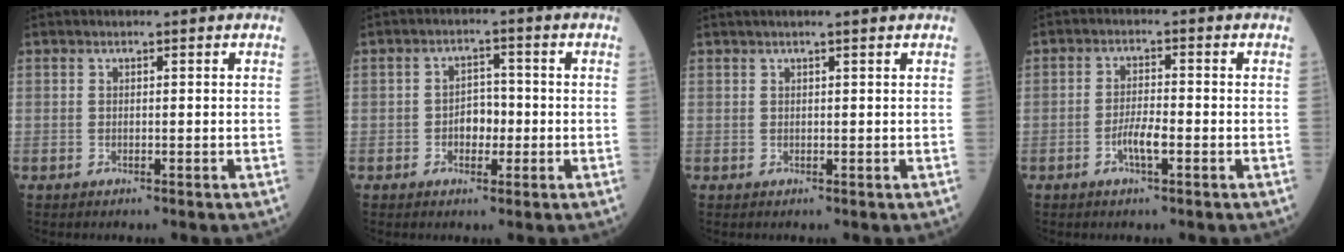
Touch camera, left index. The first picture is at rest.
{"total": 3.6, "force": [-0.8, 2.3, 2.6], "torque": [-0.039, 0.010, -0.016]}
{"total": 2.6, "force": [2.2, -0.5, 1.4], "torque": [-0.017, 0.015, 0.033]}
{"total": 3.4, "force": [-1.5, 0.6, 3.0], "torque": [-0.061, 0.001, -0.029]}